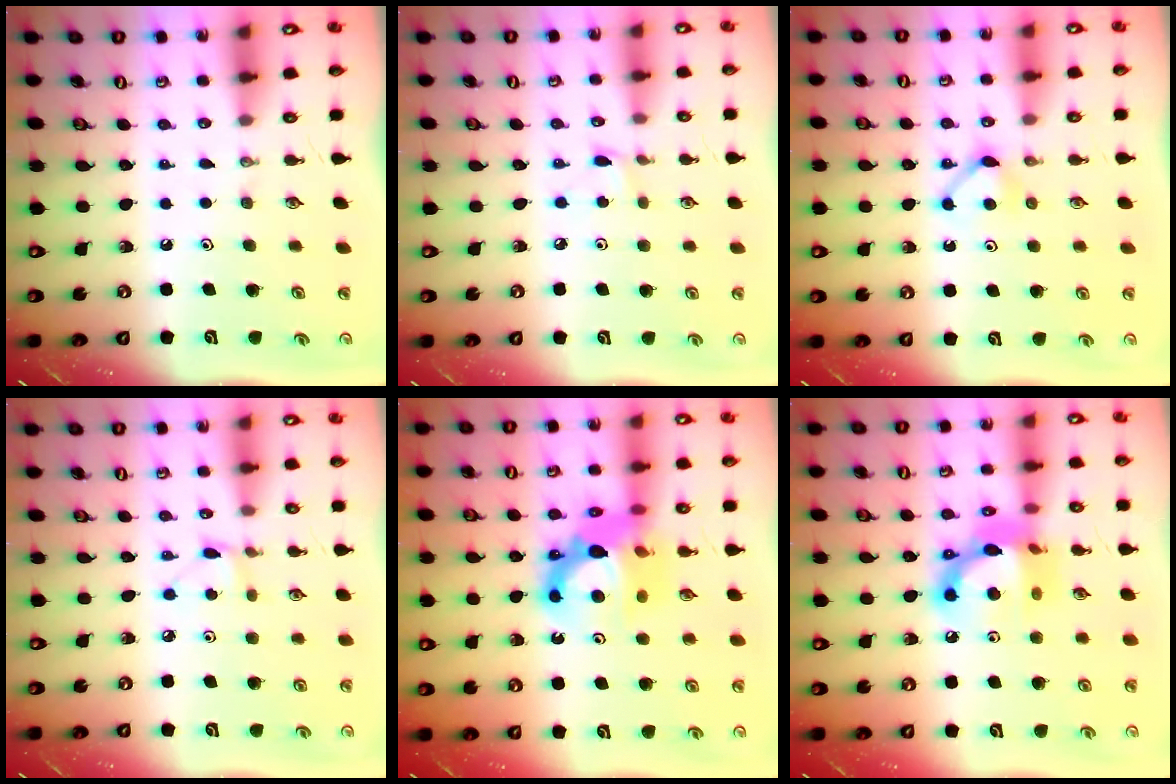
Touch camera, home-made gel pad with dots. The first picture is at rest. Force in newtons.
{"total": 3.0, "press": 2.9, "slide": 0.4}
{"total": 5.5, "press": 5.4, "slide": 0.7}
{"total": 4.2, "press": 4.2, "slide": 0.6}
{"total": 13.1, "press": 13.0, "slide": 1.9}
{"total": 14.4, "press": 14.4, "slide": 1.1}